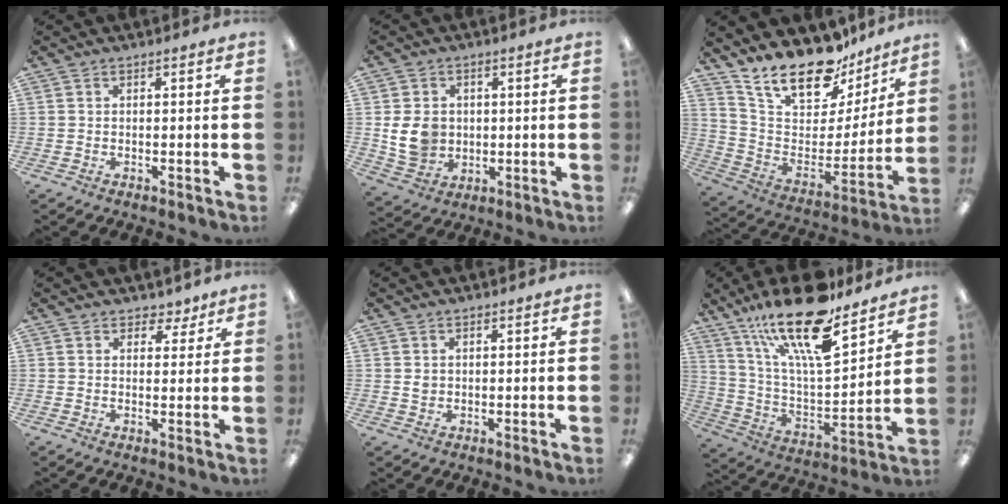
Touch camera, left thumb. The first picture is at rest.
{"total": 8.7, "force": [0.5, 7.4, 4.5], "torque": [-0.088, 0.009, 0.011]}
{"total": 21.0, "force": [17.0, 8.4, 9.1], "torque": [-0.170, -0.121, 0.303]}
{"total": 3.9, "force": [2.8, 2.7, 0.5], "torque": [0.005, -0.013, 0.048]}
{"total": 1.6, "force": [0.6, 1.4, 0.5], "torque": [-0.004, 0.000, 0.008]}
{"total": 24.0, "force": [16.9, 7.3, 15.4], "torque": [-0.279, -0.105, 0.287]}